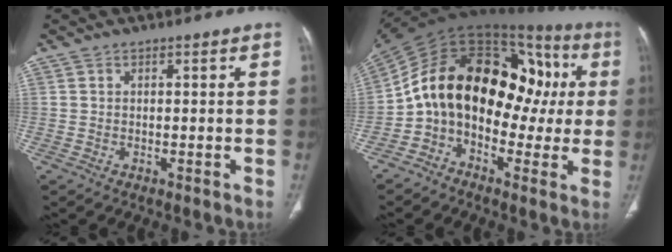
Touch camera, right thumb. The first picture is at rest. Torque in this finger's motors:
{"motor_torque": [2.50, 2.51, 1.60, -1.18, 0.29]}